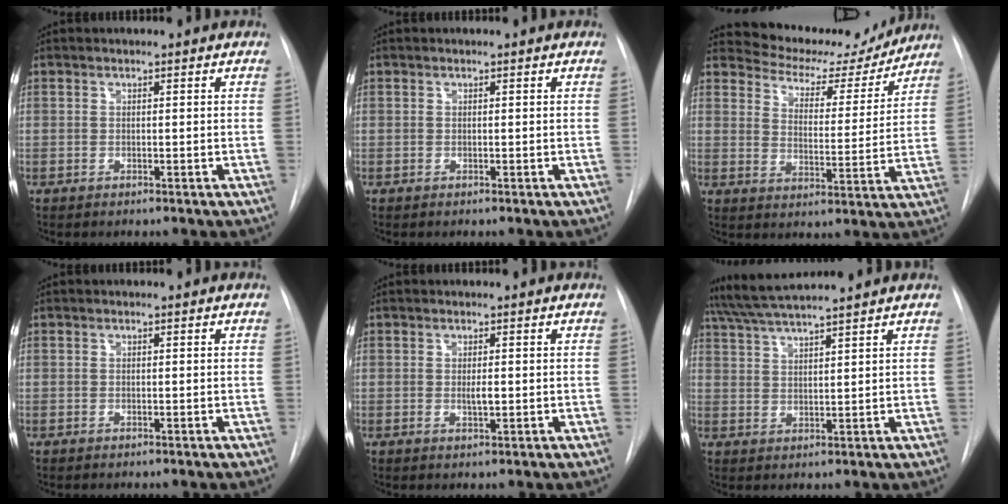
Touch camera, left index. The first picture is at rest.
{"total": 0.0}
{"total": 13.3, "force": [12.5, 4.0, 2.2], "torque": [-0.022, -0.015, 0.164]}
{"total": 0.0}
{"total": 1.2, "force": [-0.1, 0.4, 1.2], "torque": [-0.023, -0.006, -0.002]}
{"total": 9.4, "force": [8.4, -1.2, 3.9], "torque": [-0.076, 0.017, 0.145]}